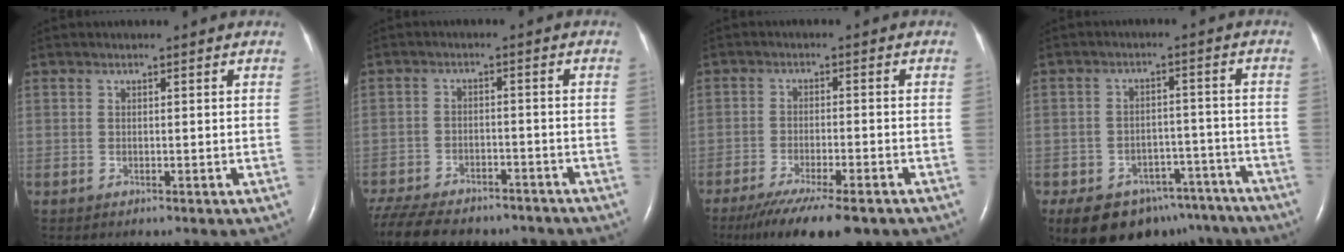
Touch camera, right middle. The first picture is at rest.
{"total": 18.7, "force": [-15.5, 6.9, 7.8], "torque": [-0.215, -0.024, -0.217]}
{"total": 12.5, "force": [-9.5, 1.9, 7.8], "torque": [-0.125, -0.028, -0.146]}
{"total": 15.7, "force": [-11.8, 8.7, 5.6], "torque": [-0.088, 0.018, -0.146]}